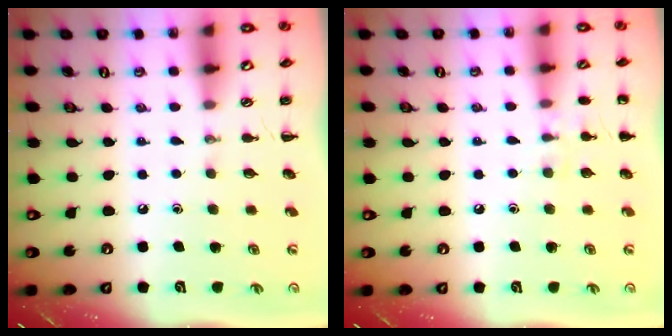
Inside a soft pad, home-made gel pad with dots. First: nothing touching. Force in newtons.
{"total": 6.8, "press": 6.5, "slide": 2.0}